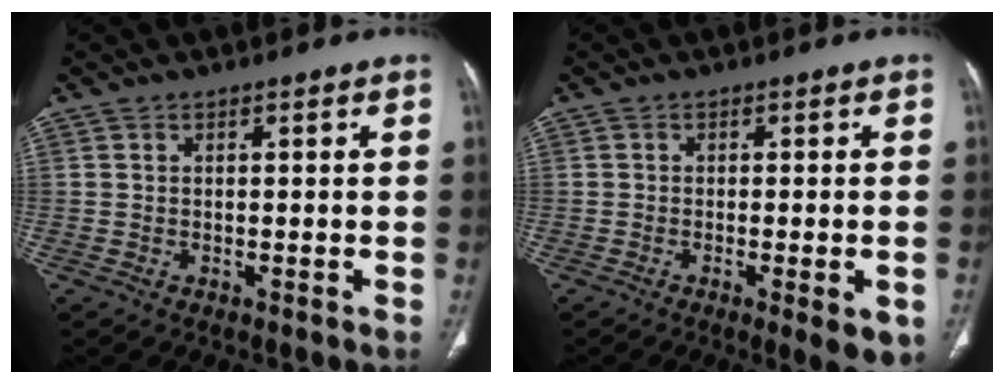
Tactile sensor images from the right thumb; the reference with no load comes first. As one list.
[{"total": 5.8, "force": [-2.2, 1.5, 5.2], "torque": [-0.065, -0.009, -0.028]}]